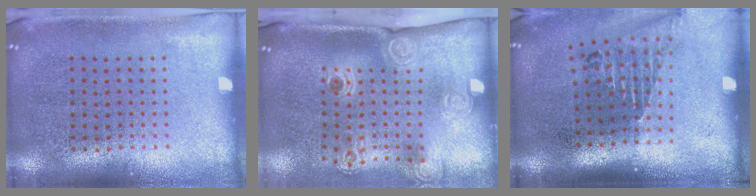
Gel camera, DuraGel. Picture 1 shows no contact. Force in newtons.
{"total": 2.3, "press": 1.6, "slide": 1.6}
{"total": 1.6, "press": 1.2, "slide": 1.0}